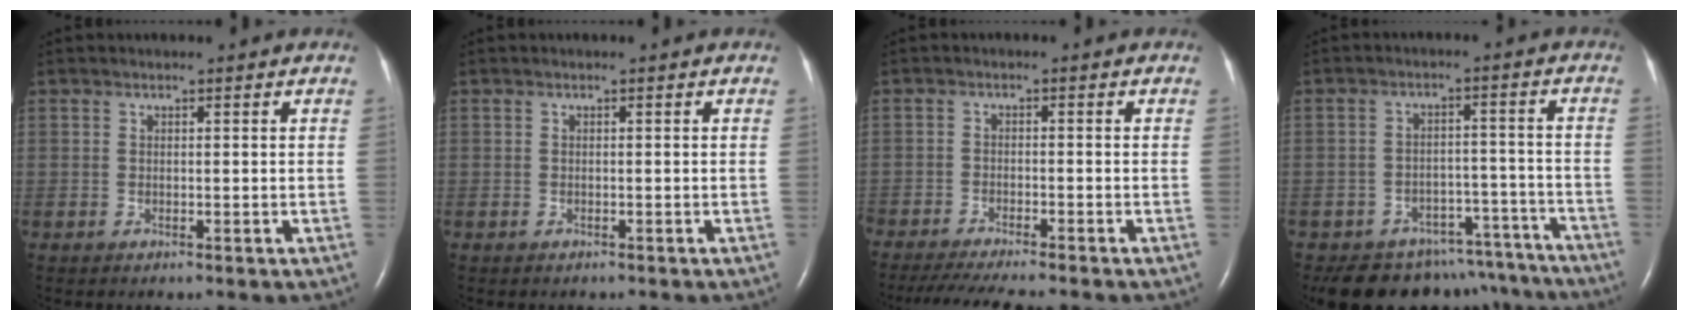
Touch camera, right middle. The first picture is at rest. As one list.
[{"total": 0.0}, {"total": 10.8, "force": [-9.4, 1.0, 5.2], "torque": [-0.074, -0.021, -0.146]}, {"total": 14.8, "force": [-13.1, 6.5, 2.7], "torque": [-0.026, 0.033, -0.159]}]